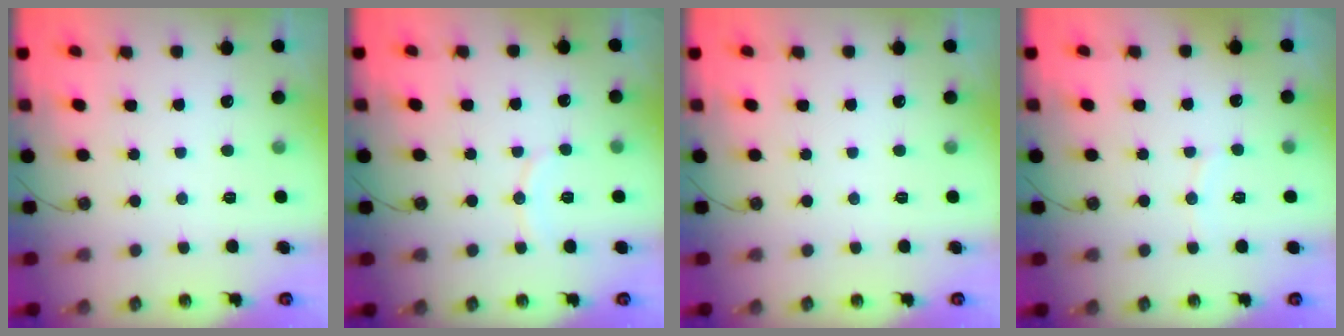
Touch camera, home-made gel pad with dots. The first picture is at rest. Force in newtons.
{"total": 6.1, "press": 6.1, "slide": 0.7}
{"total": 0.0}
{"total": 3.9, "press": 3.8, "slide": 0.6}